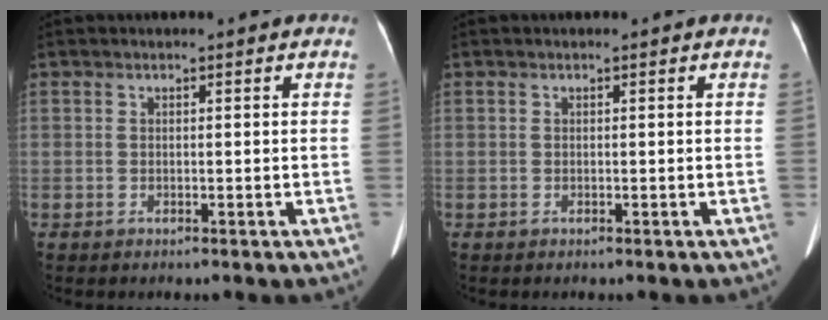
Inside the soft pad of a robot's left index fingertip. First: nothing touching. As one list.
[{"total": 0.0}]